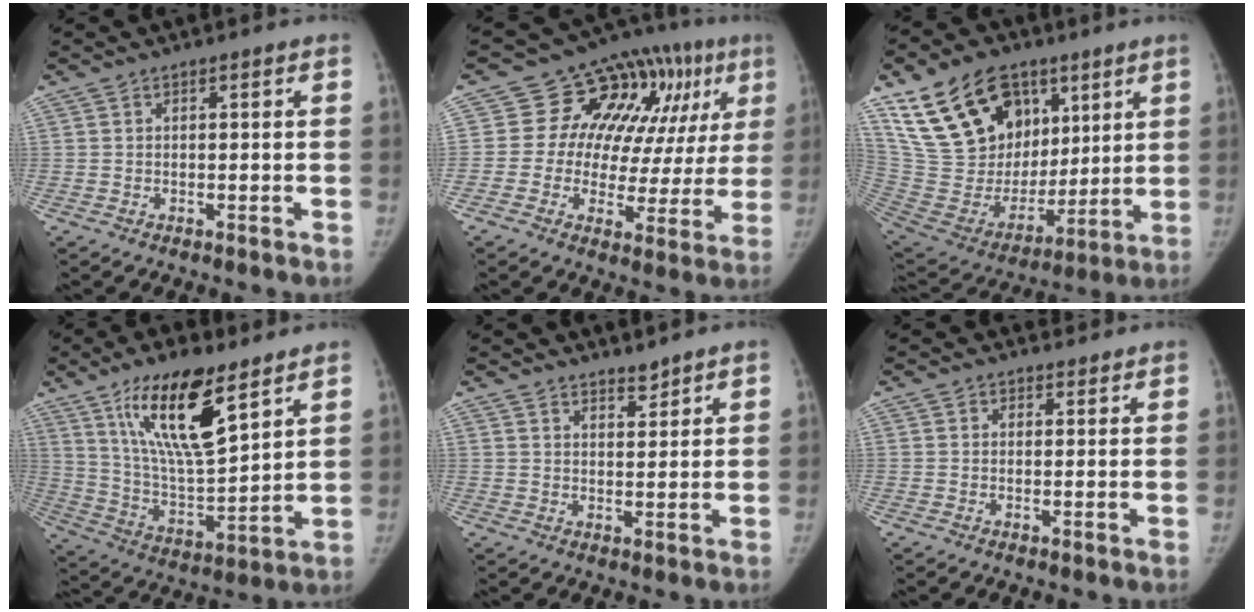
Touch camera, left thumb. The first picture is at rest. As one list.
[{"total": 17.7, "force": [6.0, 11.6, 11.9], "torque": [-0.089, 0.016, 0.079]}, {"total": 25.7, "force": [13.1, 16.7, 14.5], "torque": [-0.240, -0.020, 0.249]}, {"total": 18.2, "force": [10.4, 5.7, 13.9], "torque": [-0.227, -0.054, 0.198]}, {"total": 2.9, "force": [2.7, 0.8, 0.8], "torque": [0.000, -0.023, 0.044]}, {"total": 1.4, "force": [1.1, 0.9, -0.2], "torque": [0.020, -0.005, 0.008]}]